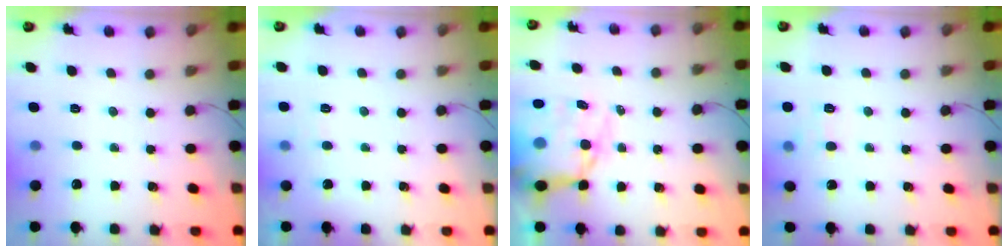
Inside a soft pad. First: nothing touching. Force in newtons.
{"total": 2.6, "press": 2.1, "slide": 1.5}
{"total": 15.6, "press": 15.2, "slide": 3.8}
{"total": 6.6, "press": 6.4, "slide": 1.7}